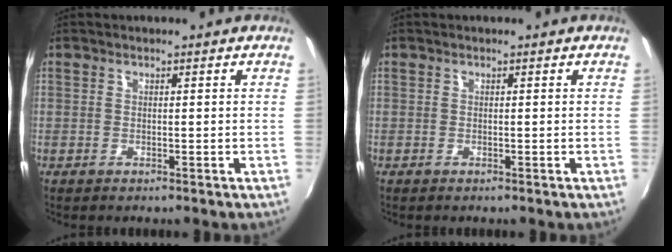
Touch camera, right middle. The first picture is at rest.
{"total": 0.0}